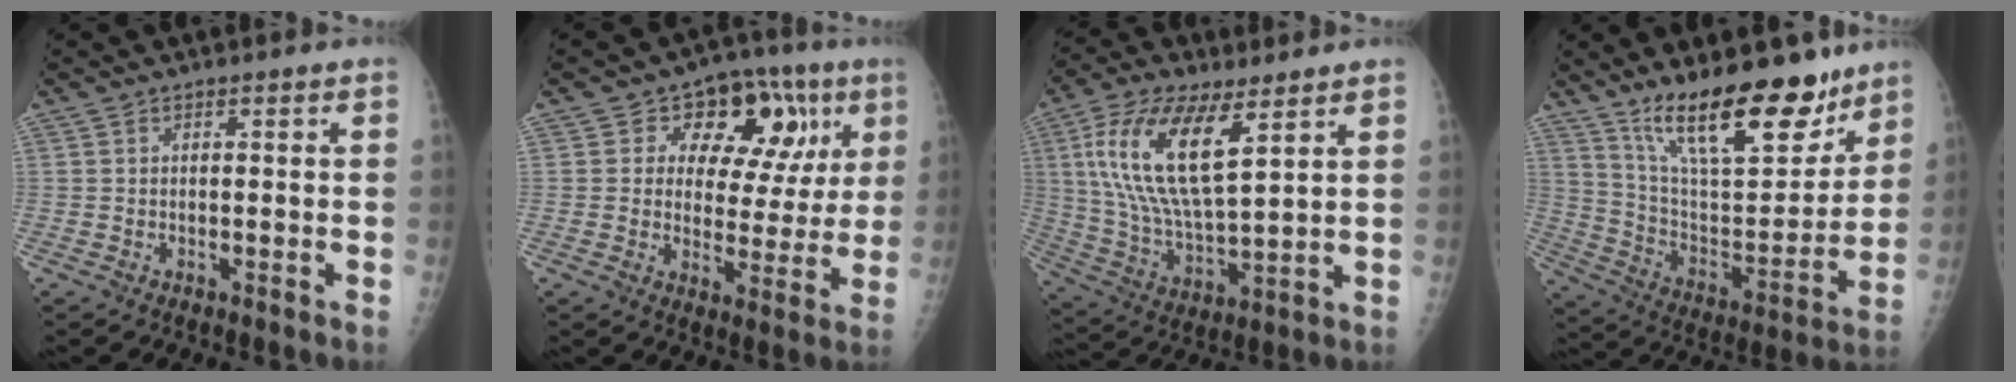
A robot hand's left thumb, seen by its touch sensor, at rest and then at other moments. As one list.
[{"total": 15.4, "force": [5.6, 10.0, 10.2], "torque": [-0.078, 0.003, 0.076]}, {"total": 18.1, "force": [7.2, 7.2, 15.0], "torque": [-0.287, -0.023, 0.139]}, {"total": 22.0, "force": [15.7, 7.6, 13.5], "torque": [-0.168, -0.093, 0.268]}]